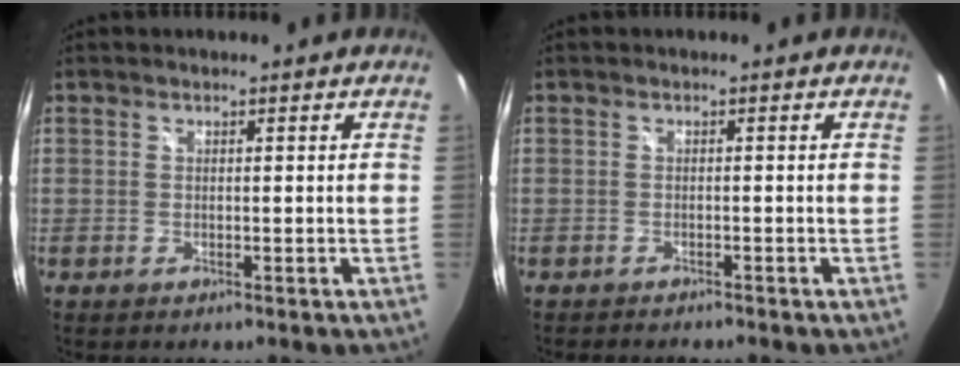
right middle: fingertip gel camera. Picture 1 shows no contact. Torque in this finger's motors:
{"motor_torque": [-0.18, 0.01, -0.05, 0.00]}